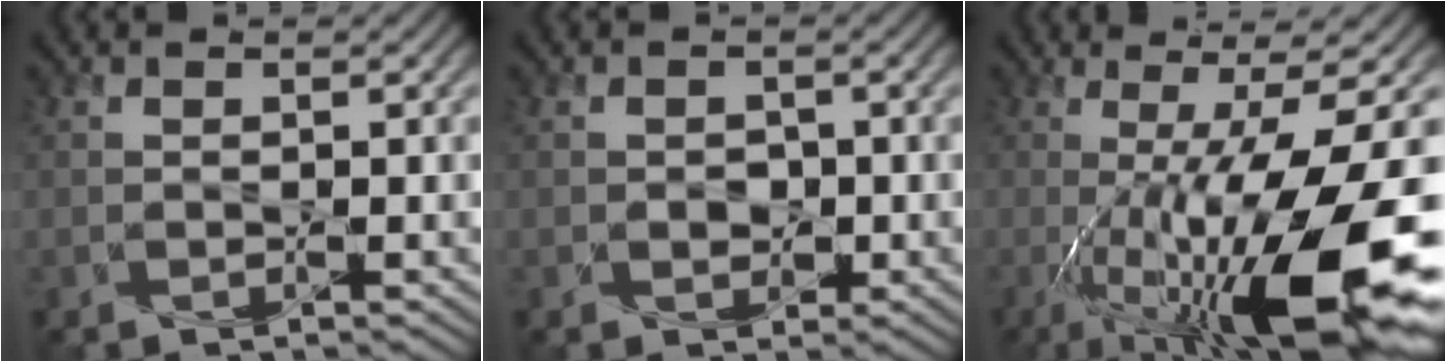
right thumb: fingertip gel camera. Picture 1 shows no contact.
{"total": 1.6, "force": [-0.5, 1.4, 0.4], "torque": [-0.014, -0.007, -0.006]}
{"total": 15.9, "force": [-4.5, 3.8, 14.7], "torque": [-0.238, -0.004, -0.068]}